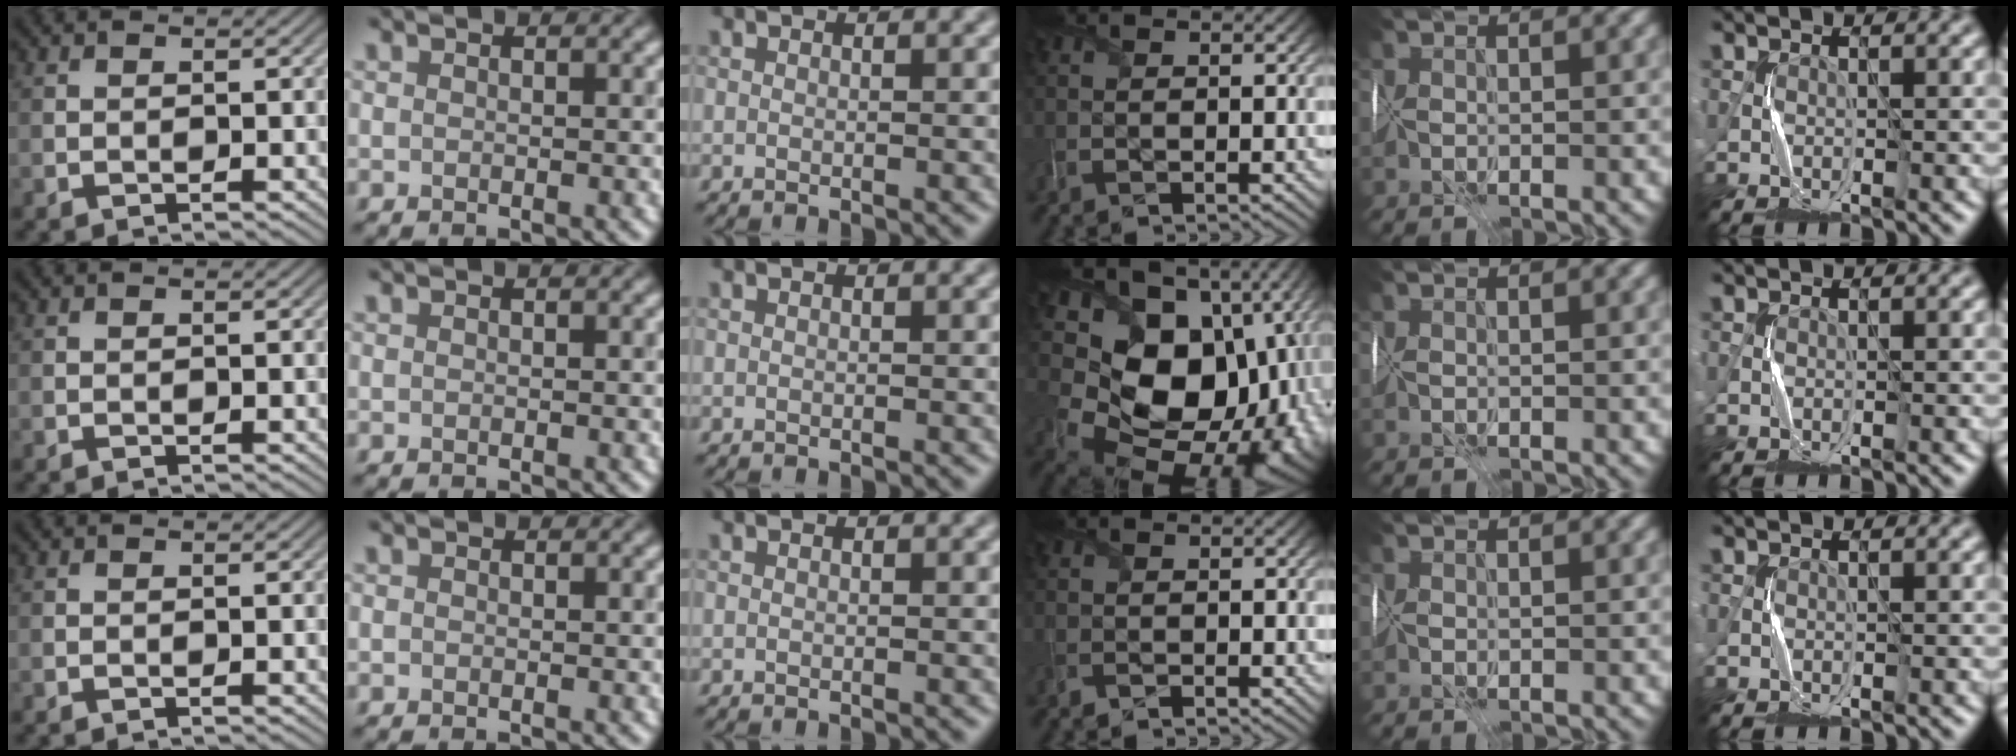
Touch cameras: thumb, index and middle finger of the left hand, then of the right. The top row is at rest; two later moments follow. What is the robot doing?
{"motion": "wrap", "object": "cellophane"}